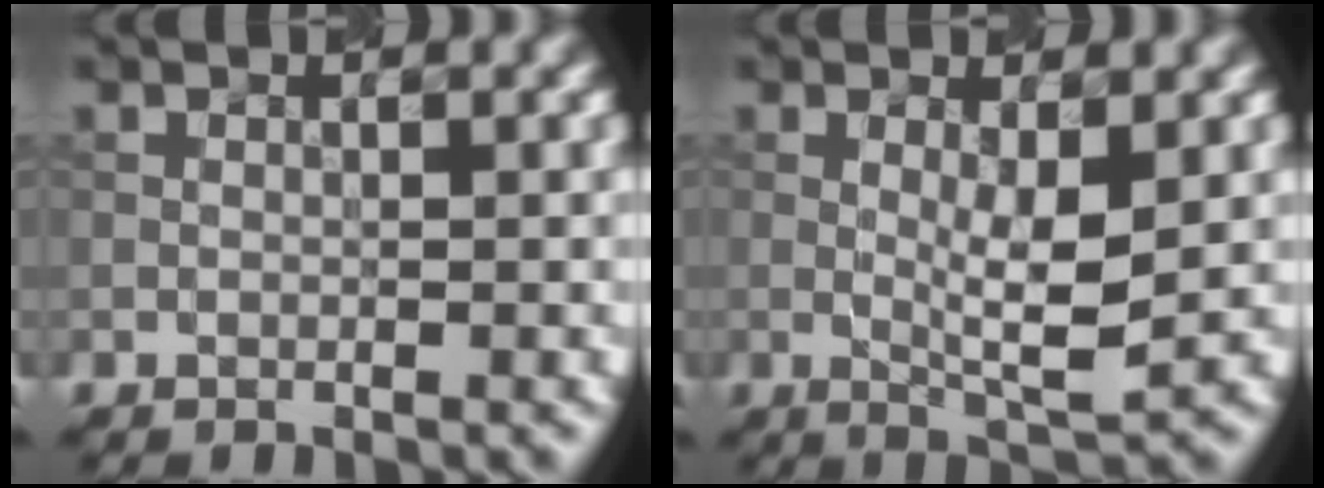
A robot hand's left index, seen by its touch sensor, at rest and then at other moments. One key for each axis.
{"total": 3.9, "fx": 0.3, "fy": 0.7, "fz": 3.8, "tx": -0.067, "ty": -0.010, "tz": 0.008}